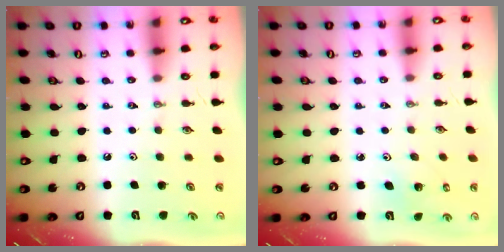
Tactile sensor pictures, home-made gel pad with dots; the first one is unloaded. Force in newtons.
{"total": 2.2, "press": 2.2, "slide": 0.2}